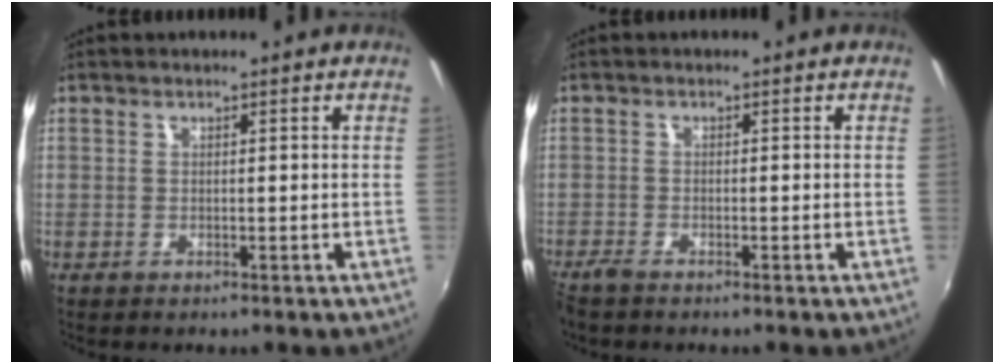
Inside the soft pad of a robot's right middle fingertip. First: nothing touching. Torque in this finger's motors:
{"motor_torque": [0.73, -0.77, 0.43, 0.12]}